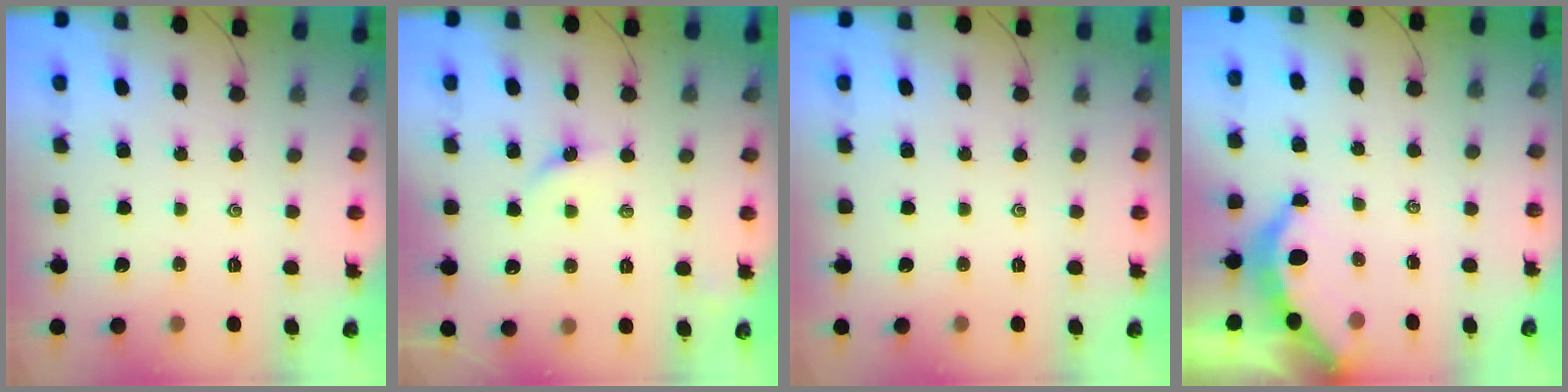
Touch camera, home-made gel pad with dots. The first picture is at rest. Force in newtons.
{"total": 3.1, "press": 3.1, "slide": 0.5}
{"total": 0.0}
{"total": 3.8, "press": 3.8, "slide": 0.4}